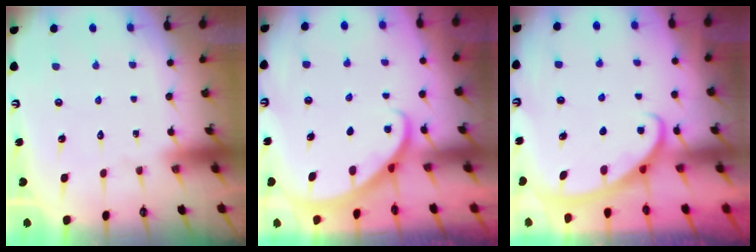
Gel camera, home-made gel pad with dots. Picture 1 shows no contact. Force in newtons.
{"total": 2.2, "press": 2.2, "slide": 0.2}
{"total": 2.8, "press": 2.8, "slide": 0.5}